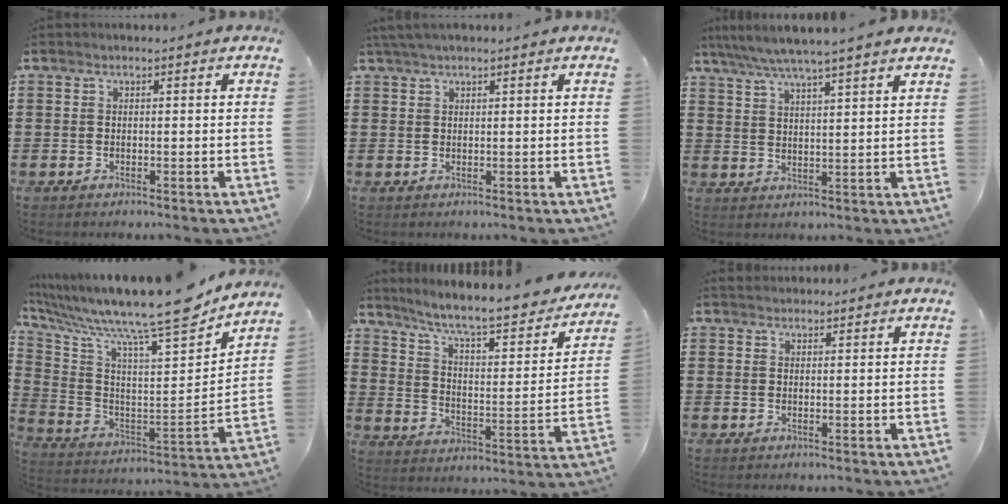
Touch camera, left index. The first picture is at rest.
{"total": 1.7, "force": [1.2, 0.3, 1.1], "torque": [-0.022, 0.002, 0.023]}
{"total": 5.2, "force": [4.5, -0.3, 2.5], "torque": [-0.064, -0.022, 0.077]}
{"total": 13.0, "force": [11.5, 0.5, 5.9], "torque": [-0.127, -0.104, 0.181]}
{"total": 8.9, "force": [7.3, 0.8, 4.9], "torque": [-0.114, -0.051, 0.119]}
{"total": 1.0, "force": [1.0, 0.3, 0.0], "torque": [-0.002, 0.001, 0.020]}